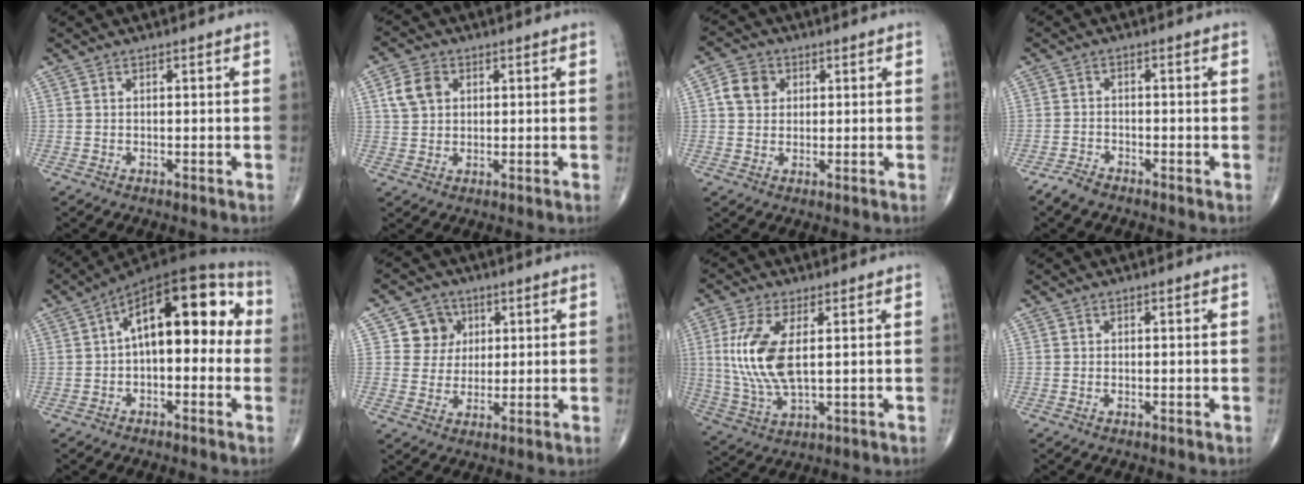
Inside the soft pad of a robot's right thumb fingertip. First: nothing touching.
{"total": 5.7, "force": [1.7, 4.4, 3.3], "torque": [-0.051, 0.003, 0.030]}
{"total": 5.4, "force": [1.3, 4.6, 2.6], "torque": [-0.033, 0.005, 0.017]}
{"total": 2.9, "force": [-2.5, 1.0, 1.1], "torque": [-0.026, 0.004, -0.050]}
{"total": 17.6, "force": [1.9, 8.6, 15.3], "torque": [-0.197, 0.045, 0.015]}
{"total": 6.4, "force": [2.1, 5.9, 1.3], "torque": [0.014, -0.002, 0.034]}
{"total": 12.0, "force": [2.0, 4.9, 10.8], "torque": [-0.245, -0.012, 0.048]}
{"total": 0.0}